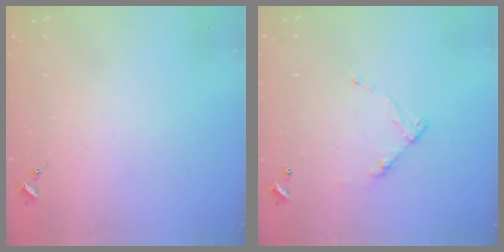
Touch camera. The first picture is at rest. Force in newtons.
{"total": 8.8, "press": 8.8, "slide": 0.5}